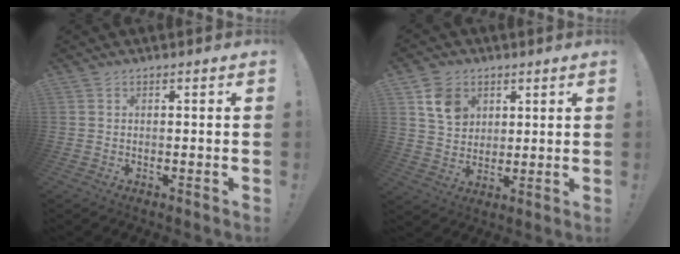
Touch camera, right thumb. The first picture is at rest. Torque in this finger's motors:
{"motor_torque": [0.70, 0.99, -0.07, 0.42, 0.00]}